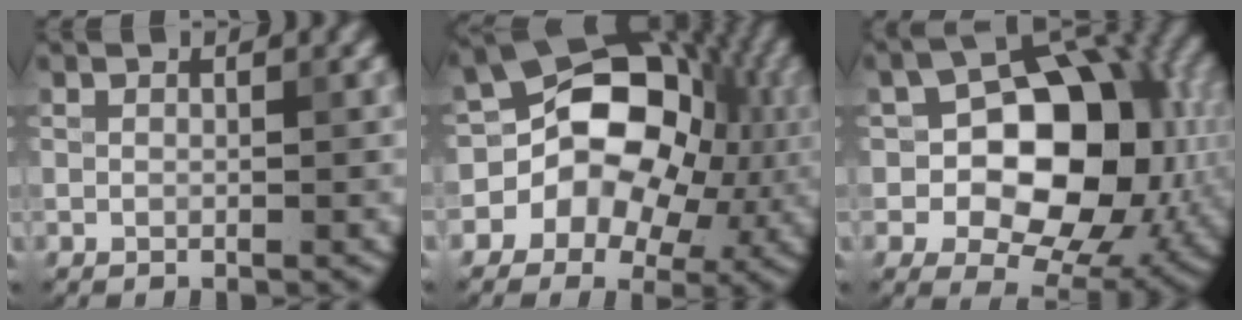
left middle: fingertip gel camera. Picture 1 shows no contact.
{"total": 11.8, "force": [-0.5, 9.5, 7.0], "torque": [-0.059, 0.013, -0.041]}
{"total": 12.5, "force": [-0.5, 8.3, 9.4], "torque": [-0.102, 0.011, -0.016]}